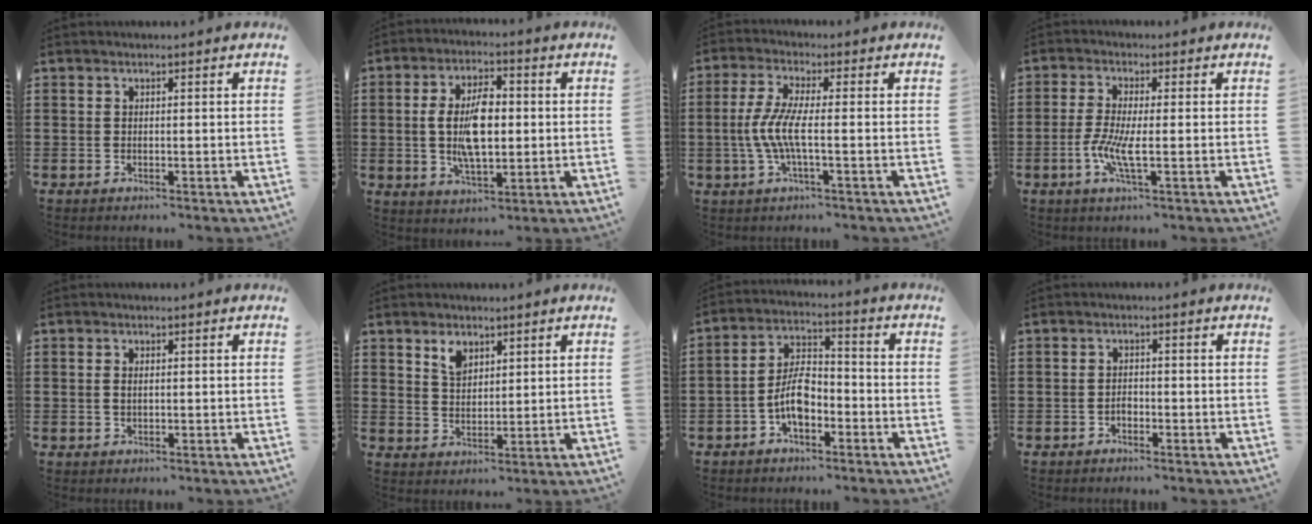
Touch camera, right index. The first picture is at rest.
{"total": 8.8, "force": [0.1, 4.1, 7.8], "torque": [-0.157, 0.003, -0.005]}
{"total": 6.2, "force": [-1.3, 1.0, 5.9], "torque": [-0.148, -0.018, -0.037]}
{"total": 5.5, "force": [-1.3, 1.1, 5.2], "torque": [-0.110, -0.008, -0.029]}
{"total": 1.3, "force": [0.1, 0.6, 1.1], "torque": [-0.023, 0.005, 0.001]}
{"total": 3.7, "force": [2.5, 2.2, 1.7], "torque": [-0.032, 0.003, 0.044]}
{"total": 6.4, "force": [-2.5, 3.2, 5.0], "torque": [-0.111, 0.007, -0.053]}
{"total": 1.2, "force": [-0.6, 0.8, 0.6], "torque": [-0.013, -0.001, -0.012]}